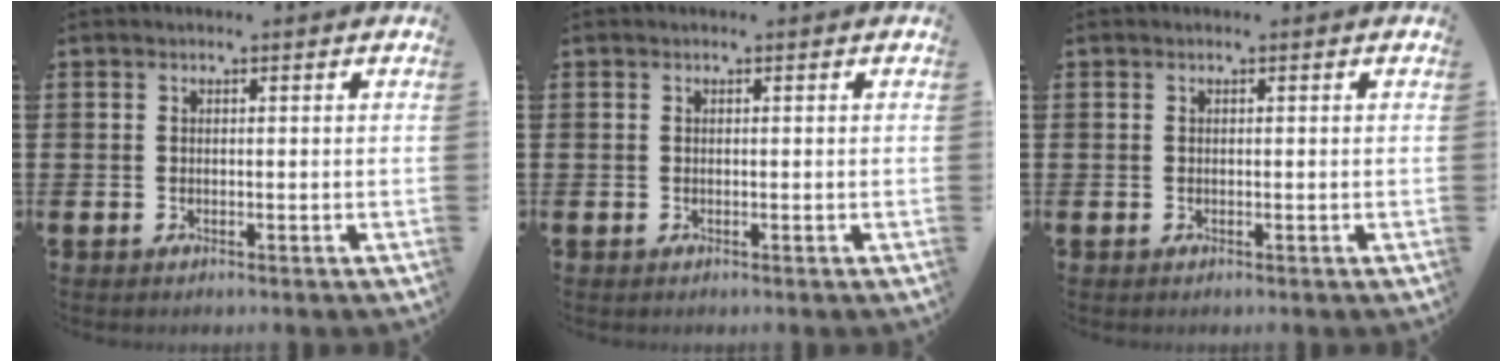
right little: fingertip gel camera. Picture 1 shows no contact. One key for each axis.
{"total": 0.0}
{"total": 0.0}